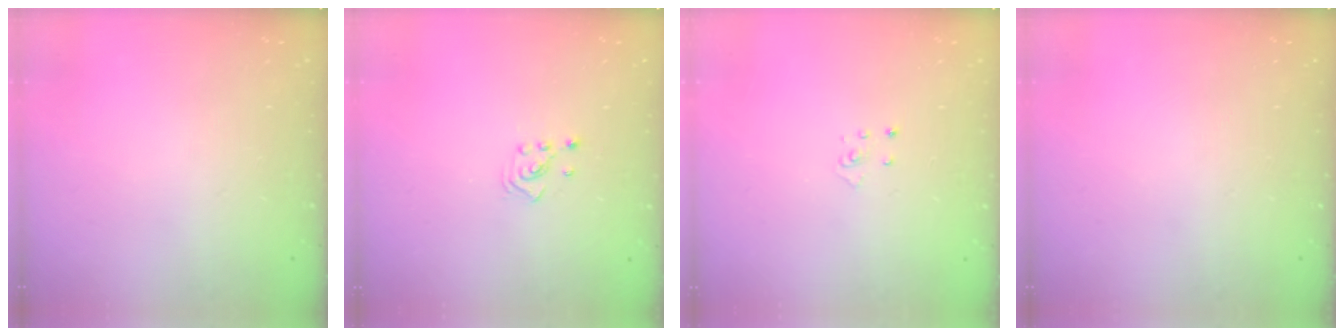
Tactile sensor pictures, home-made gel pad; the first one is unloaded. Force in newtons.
{"total": 2.1, "press": 2.1, "slide": 0.3}
{"total": 2.8, "press": 2.8, "slide": 0.3}
{"total": 0.0}